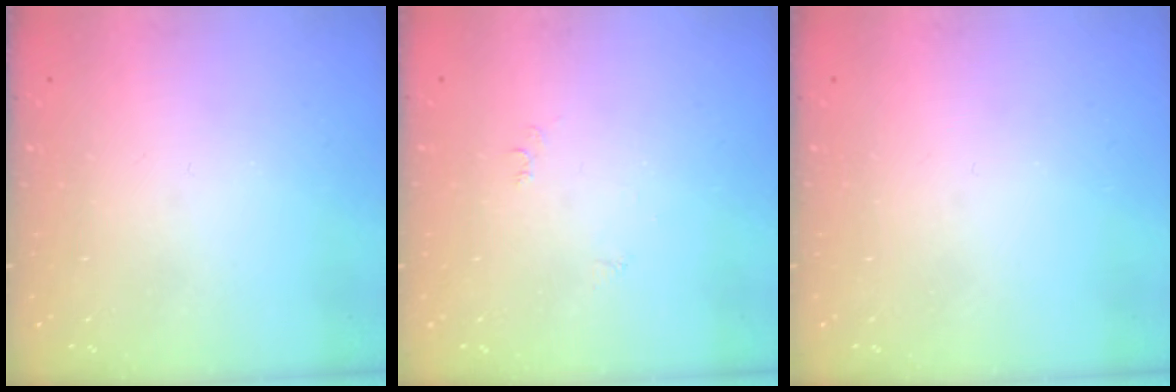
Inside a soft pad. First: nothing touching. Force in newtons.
{"total": 4.0, "press": 4.0, "slide": 0.6}
{"total": 0.0}